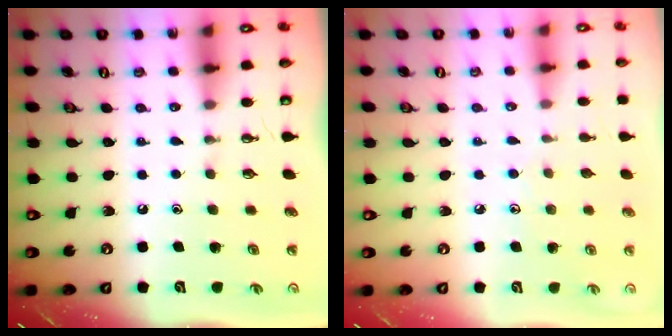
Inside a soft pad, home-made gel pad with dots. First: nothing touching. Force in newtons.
{"total": 4.5, "press": 4.4, "slide": 0.4}